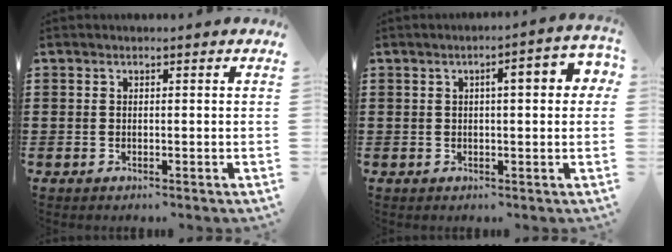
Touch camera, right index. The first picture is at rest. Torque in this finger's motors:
{"motor_torque": [1.16, -0.11, 0.63, 0.07]}